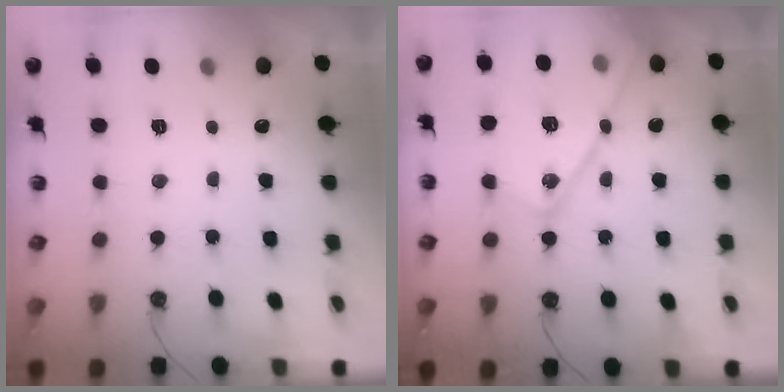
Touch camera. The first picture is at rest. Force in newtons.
{"total": 19.4, "press": 19.3, "slide": 1.5}